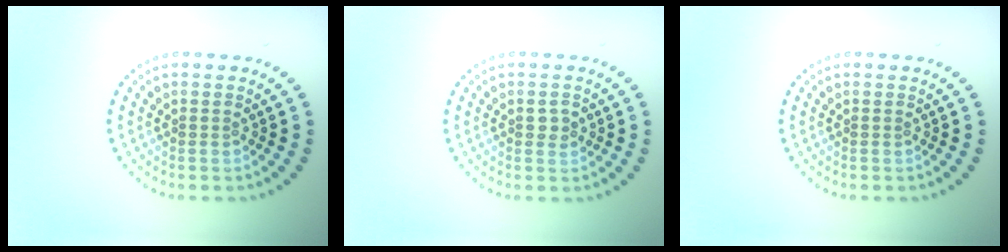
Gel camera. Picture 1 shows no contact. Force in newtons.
{"total": 1.2, "press": 1.2, "slide": 0.2}
{"total": 0.0}